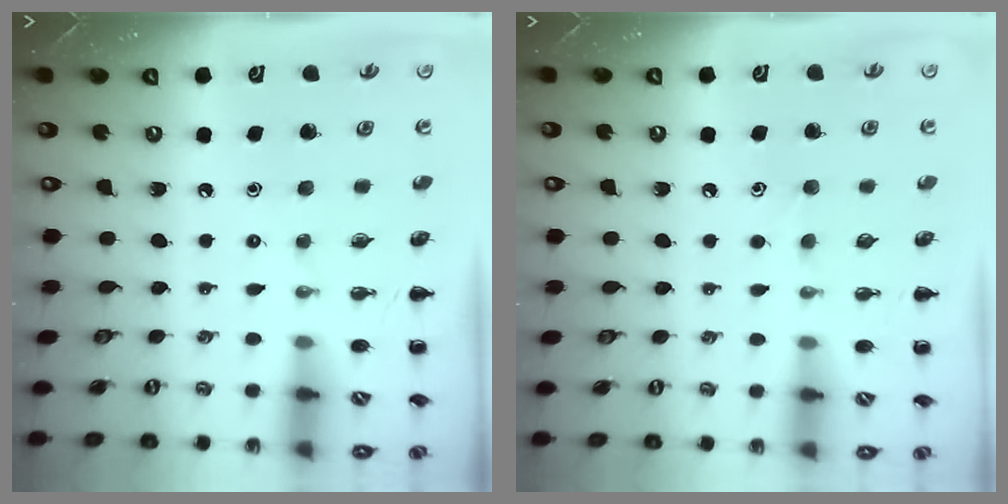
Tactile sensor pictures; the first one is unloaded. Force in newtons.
{"total": 3.5, "press": 3.3, "slide": 1.2}